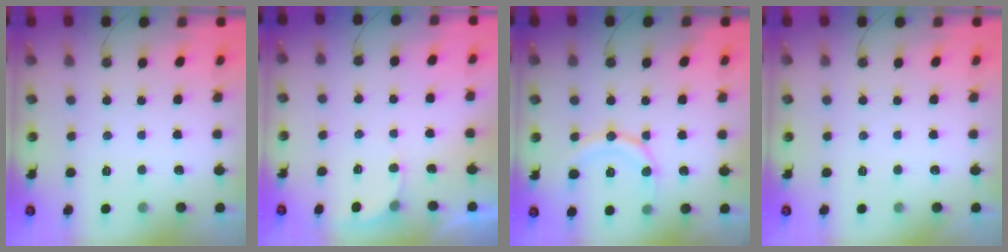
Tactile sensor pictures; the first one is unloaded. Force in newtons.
{"total": 2.7, "press": 2.7, "slide": 0.2}
{"total": 12.7, "press": 12.7, "slide": 1.4}
{"total": 0.0}